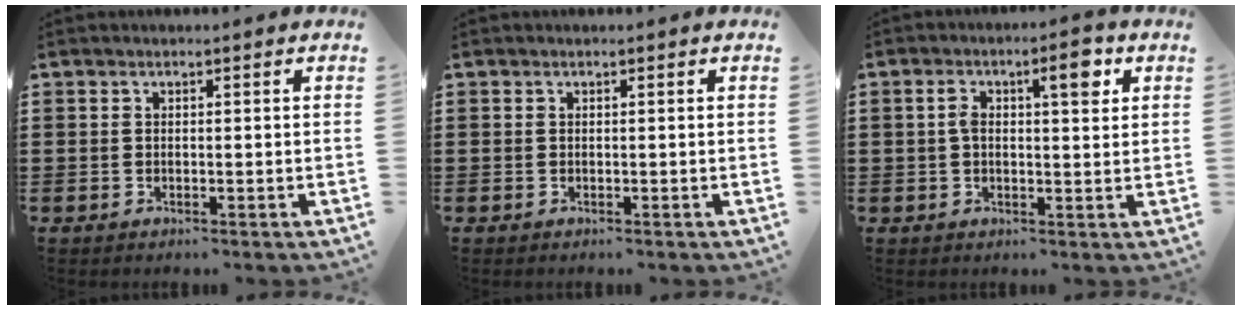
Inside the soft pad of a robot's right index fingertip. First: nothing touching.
{"total": 0.0}
{"total": 5.5, "force": [1.8, 1.9, 4.8], "torque": [-0.083, 0.006, 0.025]}